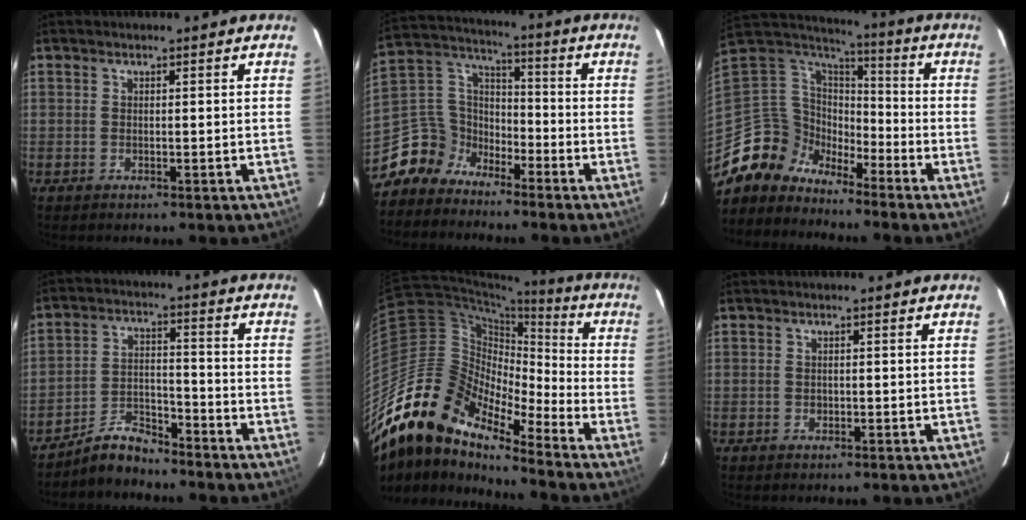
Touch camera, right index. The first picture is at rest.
{"total": 9.3, "force": [-7.4, 5.6, 0.5], "torque": [-0.039, 0.050, -0.162]}
{"total": 10.8, "force": [-8.9, 6.0, 0.8], "torque": [-0.039, 0.042, -0.186]}
{"total": 6.5, "force": [-6.2, 1.8, 1.1], "torque": [-0.031, 0.028, -0.112]}
{"total": 18.8, "force": [-15.4, 6.8, 8.4], "torque": [-0.141, -0.002, -0.307]}
{"total": 0.7, "force": [-0.1, 0.7, 0.2], "torque": [0.000, 0.000, -0.002]}